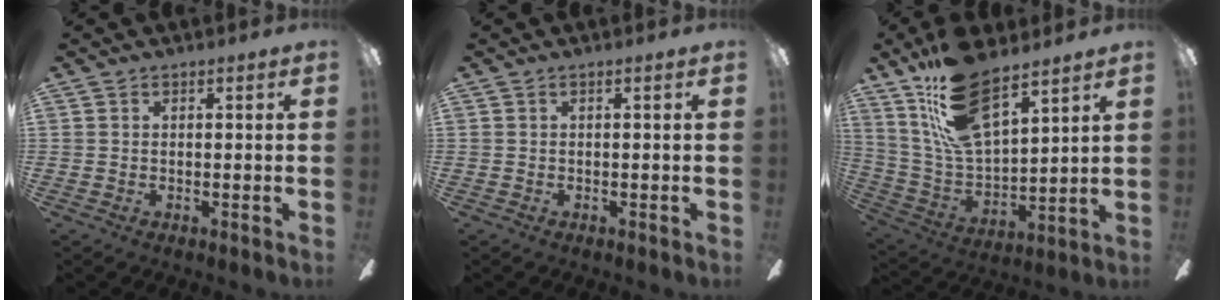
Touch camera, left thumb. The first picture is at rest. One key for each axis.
{"total": 0.0}
{"total": 19.2, "fx": 13.0, "fy": 7.9, "fz": 11.7, "tx": -0.245, "ty": -0.068, "tz": 0.233}